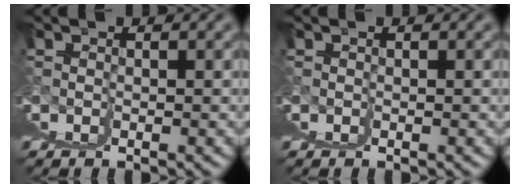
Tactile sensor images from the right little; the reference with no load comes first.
{"total": 0.0}